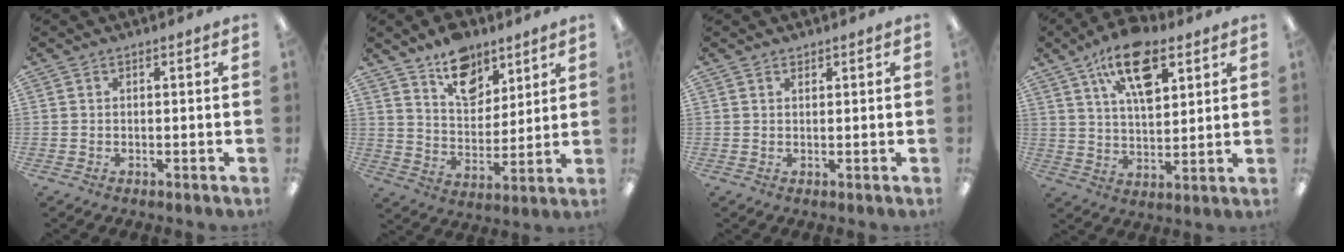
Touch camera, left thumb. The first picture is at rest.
{"total": 13.1, "force": [9.2, 7.6, 5.4], "torque": [-0.065, -0.053, 0.165]}
{"total": 0.9, "force": [0.8, 0.3, 0.1], "torque": [-0.002, 0.000, 0.015]}
{"total": 14.7, "force": [8.1, 7.1, 10.0], "torque": [-0.164, -0.021, 0.143]}